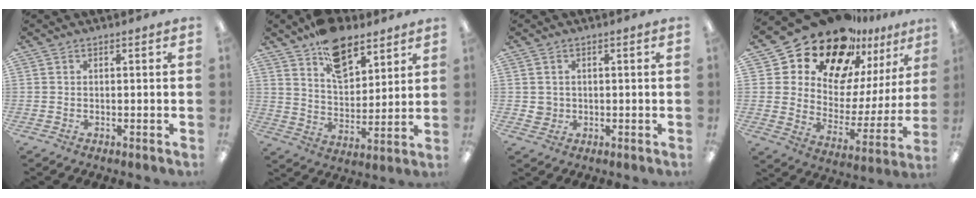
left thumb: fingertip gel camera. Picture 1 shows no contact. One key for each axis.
{"total": 12.8, "fx": 8.9, "fy": 6.8, "fz": 6.2, "tx": -0.090, "ty": -0.048, "tz": 0.163}
{"total": 2.7, "fx": 0.2, "fy": 2.6, "fz": 0.3, "tx": -0.002, "ty": 0.001, "tz": 0.001}
{"total": 20.6, "fx": 16.9, "fy": 9.1, "fz": 7.4, "tx": -0.147, "ty": -0.133, "tz": 0.301}